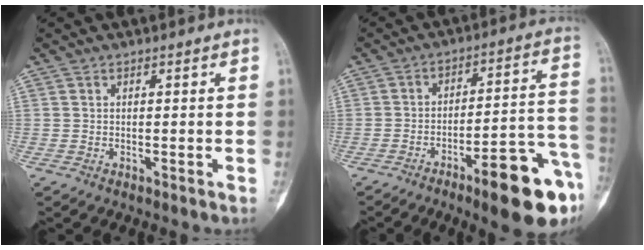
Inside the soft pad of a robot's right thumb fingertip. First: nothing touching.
{"total": 17.5, "force": [-8.9, 3.9, 14.6], "torque": [-0.154, 0.061, -0.121]}